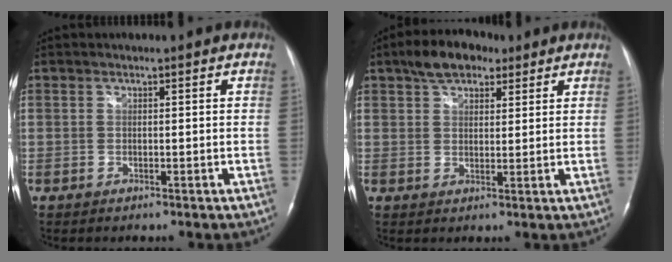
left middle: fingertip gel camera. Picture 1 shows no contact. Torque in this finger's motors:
{"motor_torque": [0.17, -0.06, 0.04, 0.04]}